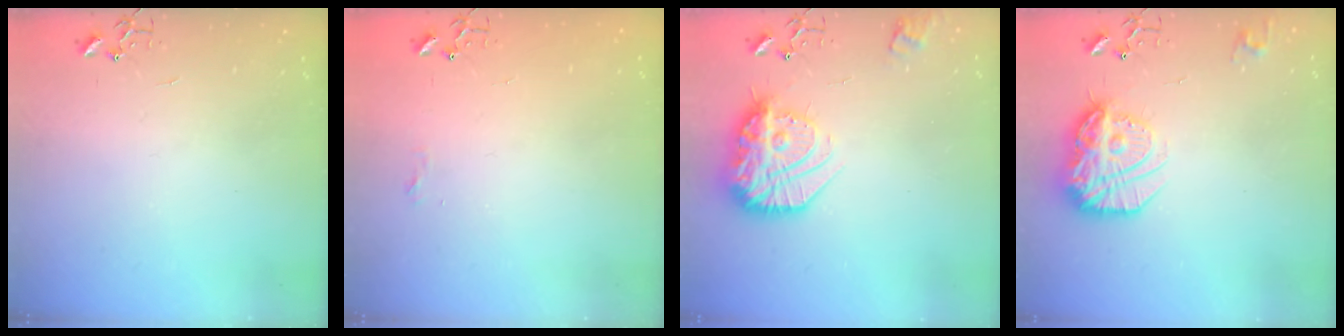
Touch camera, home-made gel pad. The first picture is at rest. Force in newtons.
{"total": 5.2, "press": 5.2, "slide": 0.7}
{"total": 20.0, "press": 20.0, "slide": 0.8}
{"total": 18.8, "press": 18.7, "slide": 1.6}